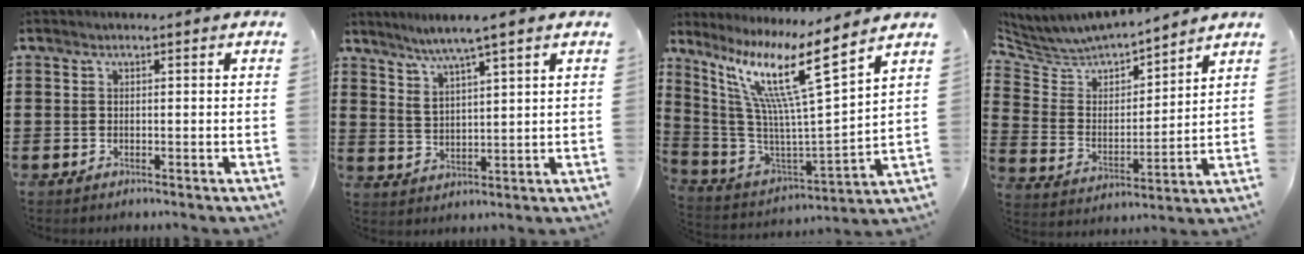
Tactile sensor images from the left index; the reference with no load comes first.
{"total": 4.7, "force": [3.8, -0.3, 2.8], "torque": [-0.064, -0.013, 0.063]}
{"total": 13.8, "force": [8.1, 0.2, 11.2], "torque": [-0.247, -0.056, 0.120]}
{"total": 4.7, "force": [4.5, 1.1, -0.2], "torque": [-0.032, -0.039, 0.070]}